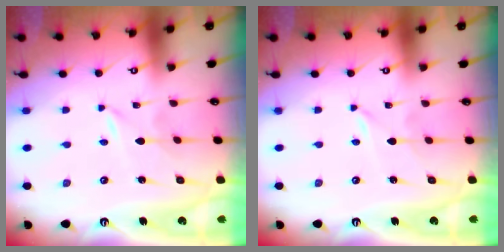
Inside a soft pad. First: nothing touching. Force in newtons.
{"total": 0.0}